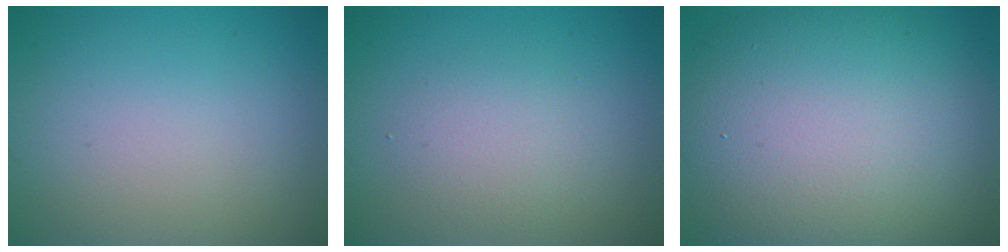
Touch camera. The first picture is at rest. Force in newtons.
{"total": 2.3, "press": 2.3, "slide": 0.2}
{"total": 13.9, "press": 13.9, "slide": 0.8}